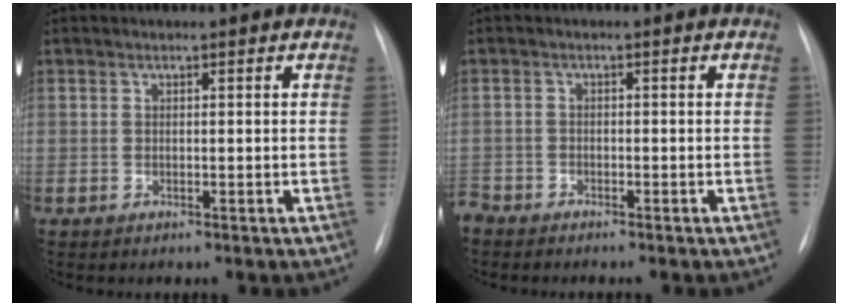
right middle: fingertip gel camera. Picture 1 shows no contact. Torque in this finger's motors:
{"motor_torque": [0.03, -0.04, 0.04, 0.01]}